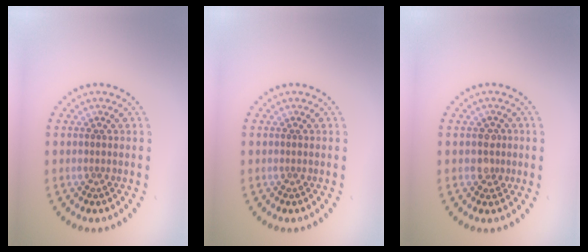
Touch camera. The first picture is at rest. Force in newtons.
{"total": 0.0}
{"total": 1.5, "press": 1.5, "slide": 0.5}